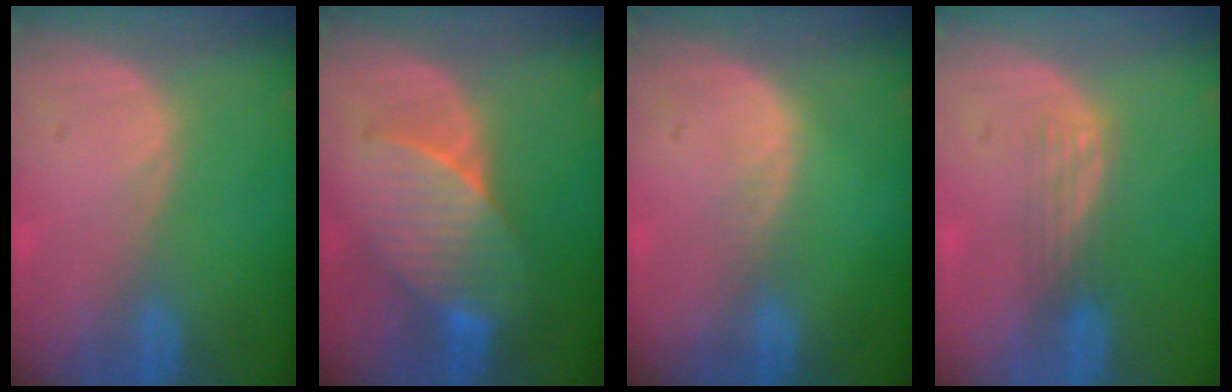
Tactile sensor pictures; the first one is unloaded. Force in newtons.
{"total": 7.1, "press": 7.0, "slide": 1.4}
{"total": 1.3, "press": 1.3, "slide": 0.1}
{"total": 2.8, "press": 2.5, "slide": 1.3}